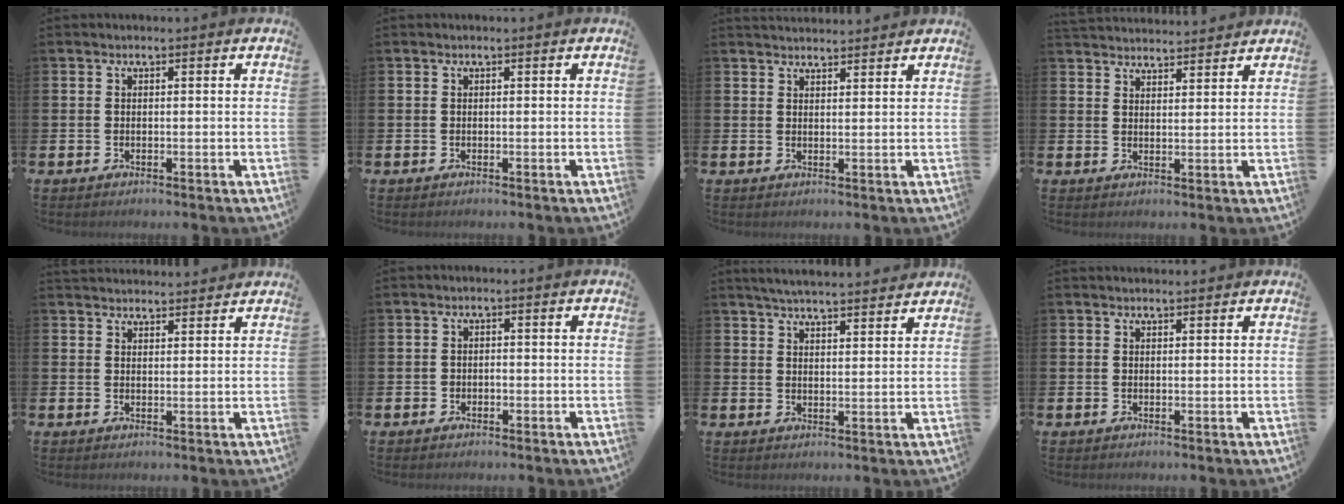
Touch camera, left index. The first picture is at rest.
{"total": 0.0}
{"total": 2.1, "force": [2.1, 0.3, 0.0], "torque": [-0.002, -0.010, 0.039]}
{"total": 3.2, "force": [3.2, 0.4, -0.2], "torque": [-0.001, -0.020, 0.058]}
{"total": 2.5, "force": [2.5, 0.4, -0.1], "torque": [-0.001, -0.013, 0.046]}
{"total": 0.9, "force": [-0.3, 0.8, 0.4], "torque": [-0.005, 0.002, -0.008]}
{"total": 4.6, "force": [4.6, 0.0, 0.7], "torque": [-0.020, -0.024, 0.082]}
{"total": 0.5, "force": [0.5, 0.0, 0.1], "torque": [0.010, -0.001, 0.007]}